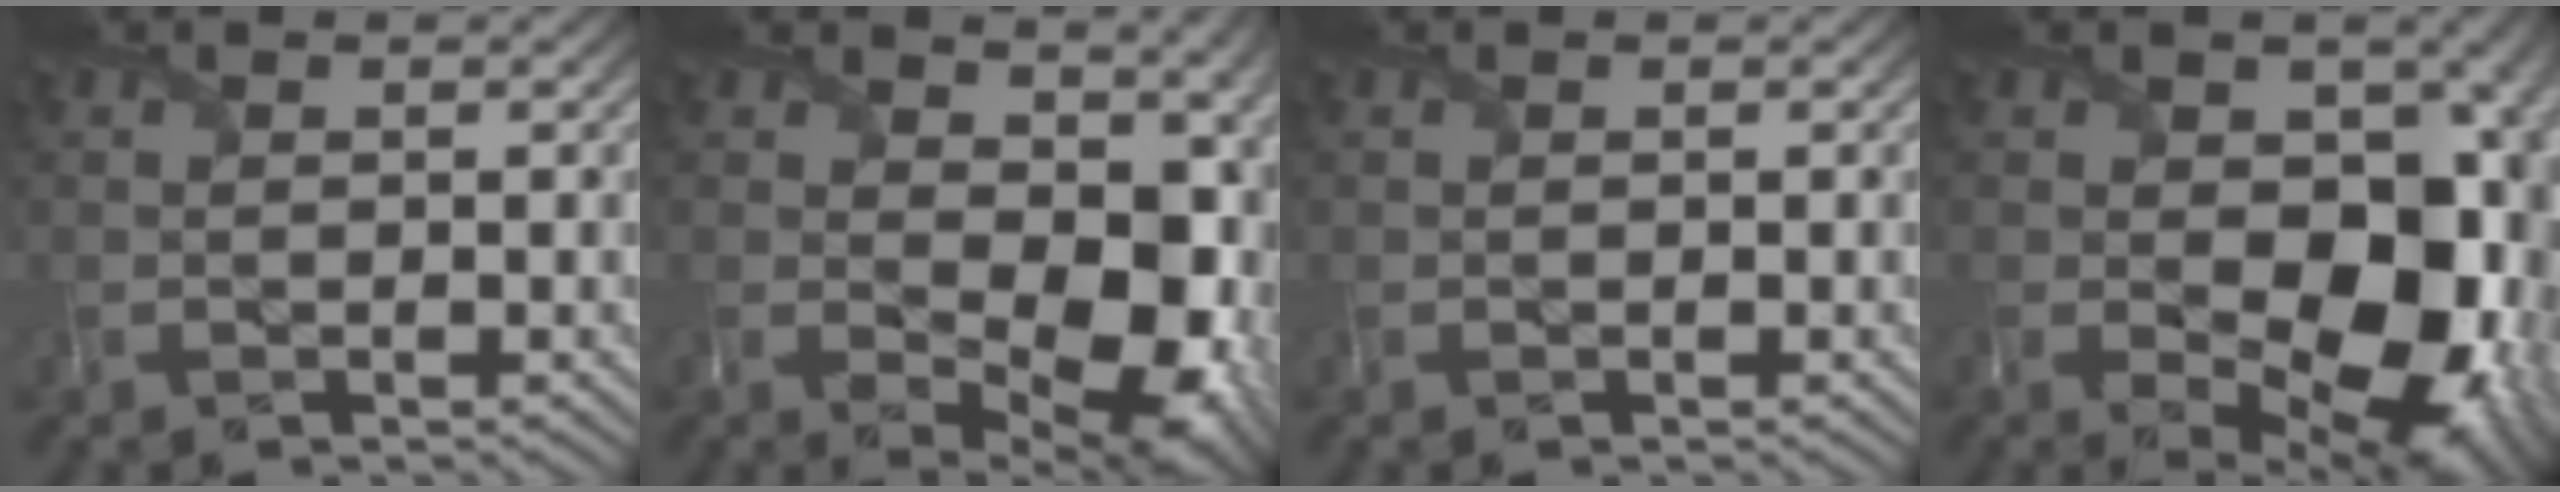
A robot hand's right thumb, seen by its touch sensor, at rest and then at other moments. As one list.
[{"total": 13.5, "force": [0.6, 8.4, 10.5], "torque": [-0.156, -0.029, 0.029]}, {"total": 0.0}, {"total": 17.4, "force": [-1.7, 11.6, 12.9], "torque": [-0.143, -0.037, 0.002]}]